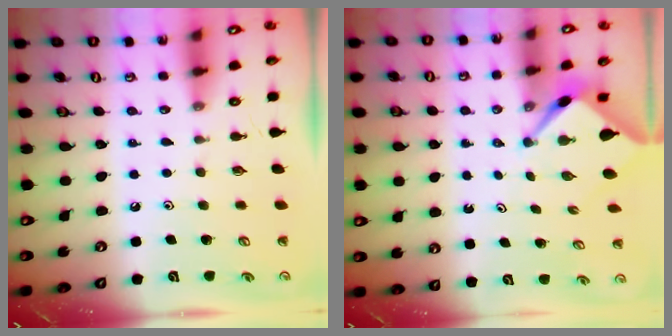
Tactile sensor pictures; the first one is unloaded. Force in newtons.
{"total": 2.5, "press": 2.5, "slide": 0.2}